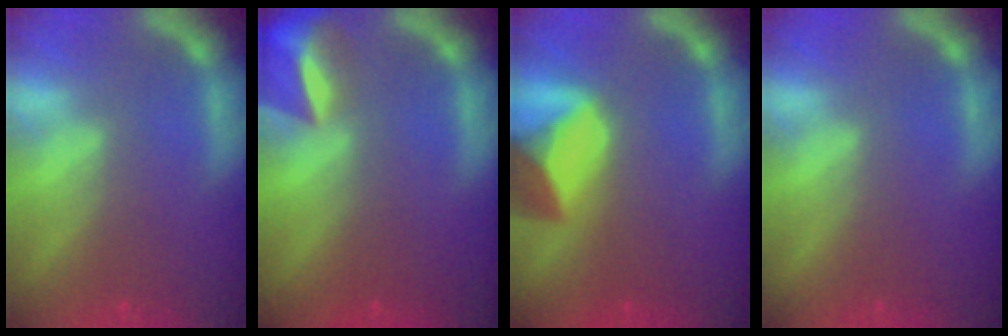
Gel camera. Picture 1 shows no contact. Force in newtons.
{"total": 6.0}
{"total": 7.5}
{"total": 0.0}